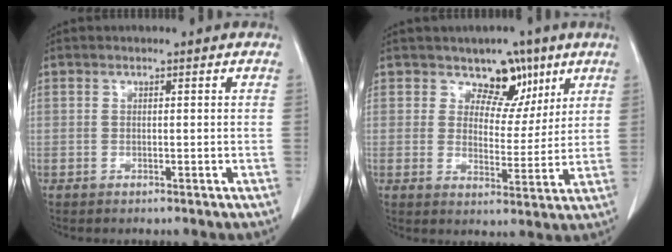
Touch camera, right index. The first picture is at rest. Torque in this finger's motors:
{"motor_torque": [-0.15, 0.19, 0.02, 0.01]}